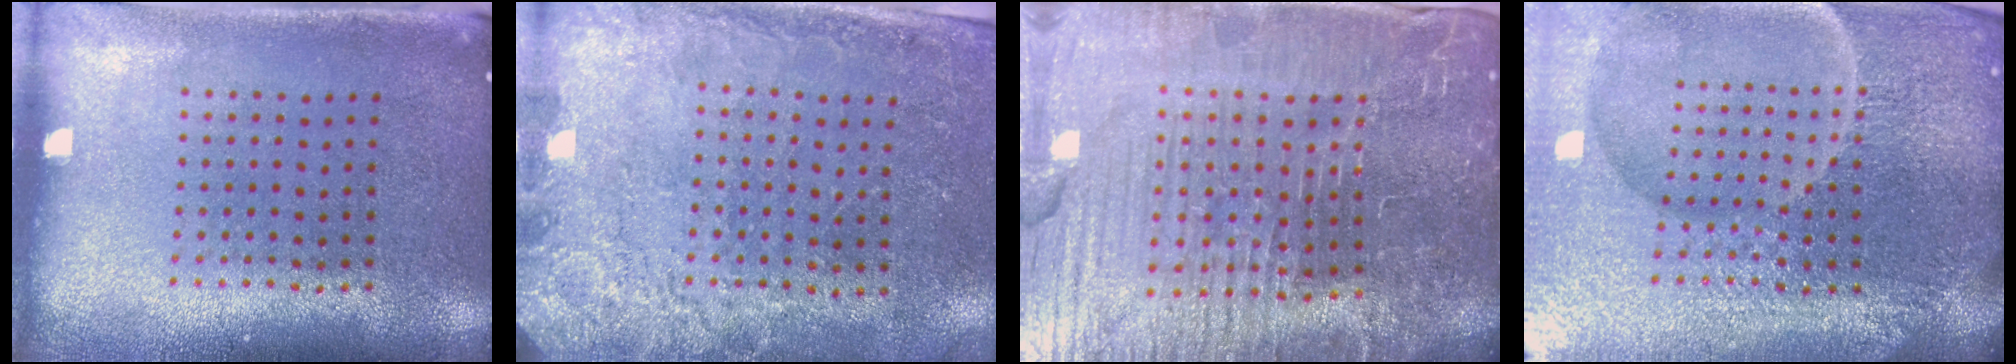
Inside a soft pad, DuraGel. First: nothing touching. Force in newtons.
{"total": 2.5, "press": 2.3, "slide": 0.8}
{"total": 7.2, "press": 6.3, "slide": 3.4}
{"total": 6.8, "press": 6.0, "slide": 3.0}